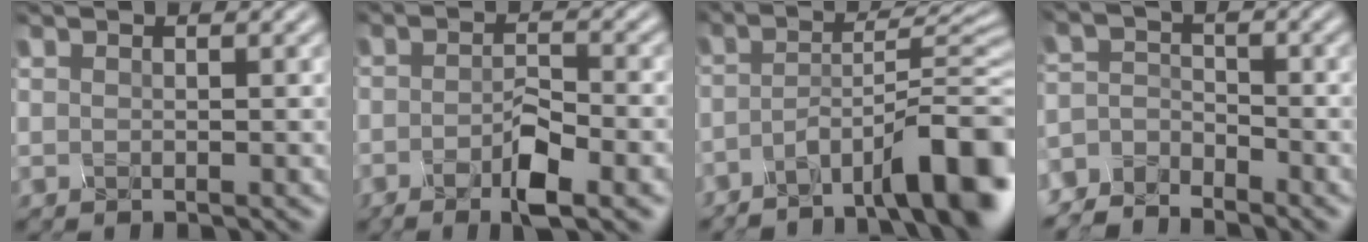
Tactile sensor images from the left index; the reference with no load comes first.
{"total": 4.2, "force": [-3.0, 0.2, 2.9], "torque": [-0.068, -0.003, -0.030]}
{"total": 9.3, "force": [-6.1, 1.2, 6.9], "torque": [-0.106, 0.015, -0.084]}
{"total": 4.9, "force": [-4.8, 0.2, -0.8], "torque": [-0.002, 0.000, -0.078]}